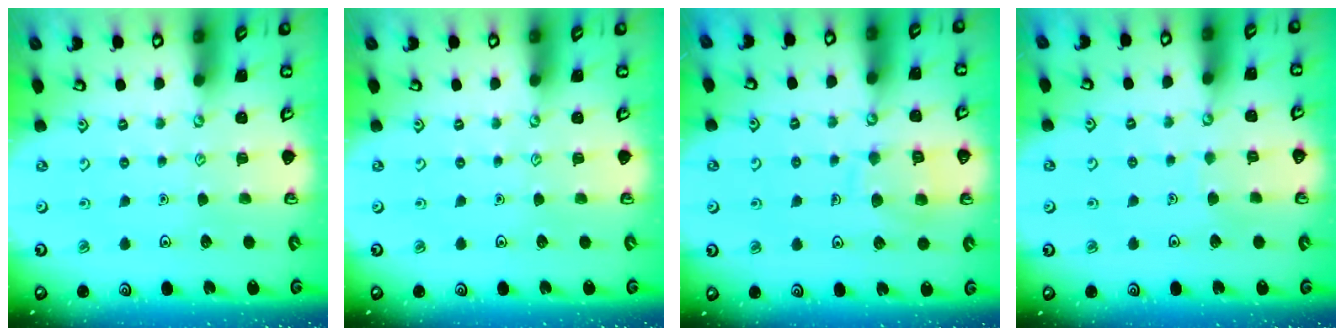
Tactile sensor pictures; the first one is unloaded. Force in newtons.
{"total": 0.0}
{"total": 10.7, "press": 10.7, "slide": 0.9}
{"total": 2.3, "press": 2.3, "slide": 0.1}